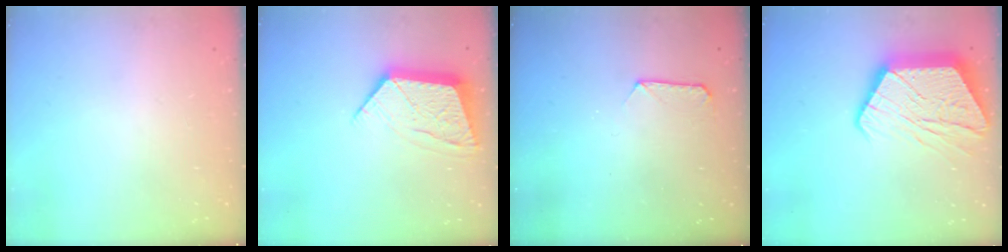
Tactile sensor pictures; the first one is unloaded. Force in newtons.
{"total": 11.5, "press": 11.5, "slide": 0.8}
{"total": 7.4, "press": 7.4, "slide": 0.6}
{"total": 20.1, "press": 20.0, "slide": 1.3}